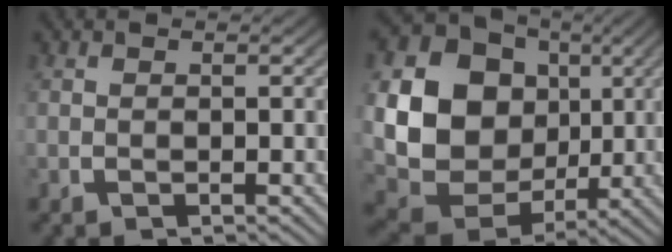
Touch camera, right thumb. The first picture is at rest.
{"total": 17.2, "force": [0.5, 14.1, 9.8], "torque": [-0.228, -0.035, 0.010]}